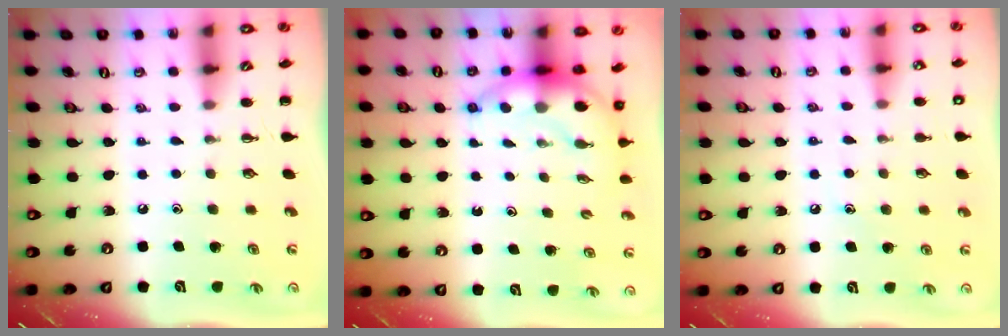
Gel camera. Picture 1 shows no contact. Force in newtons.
{"total": 6.6, "press": 6.4, "slide": 1.4}
{"total": 7.3, "press": 7.1, "slide": 1.8}